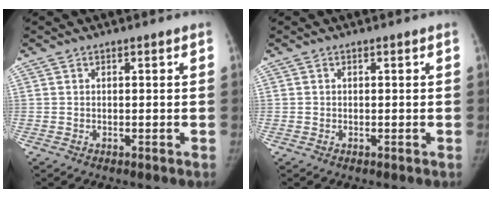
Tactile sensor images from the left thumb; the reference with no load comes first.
{"total": 0.0}